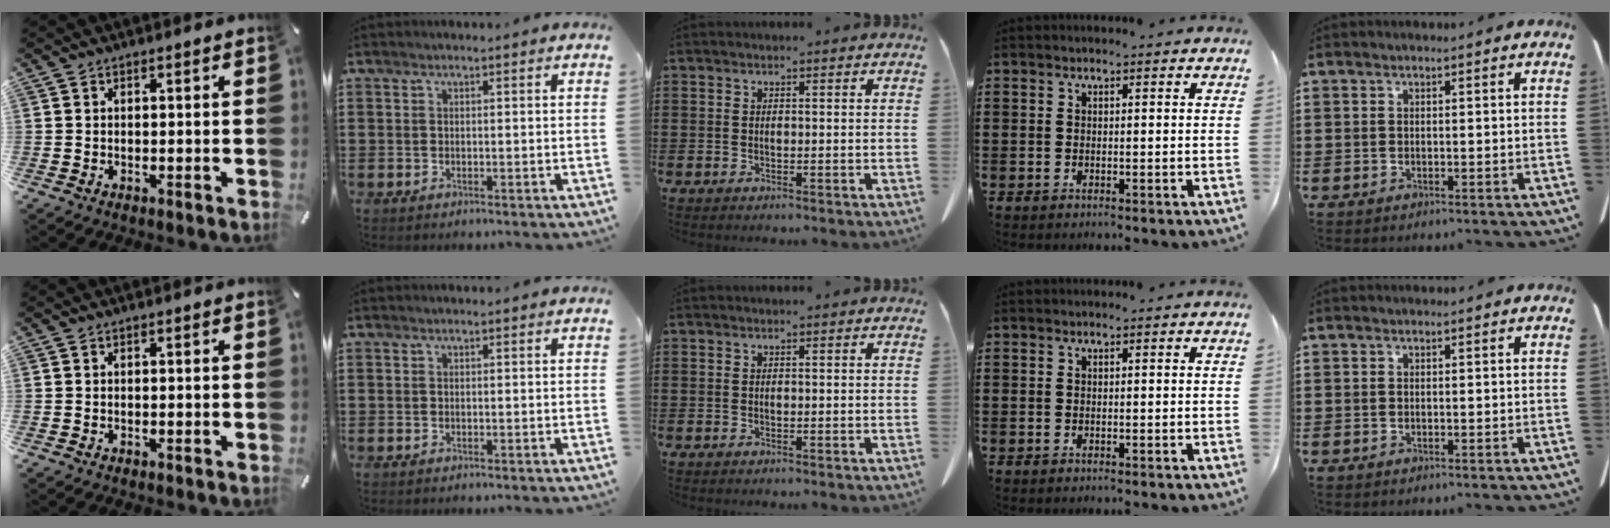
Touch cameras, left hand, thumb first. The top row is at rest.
{}